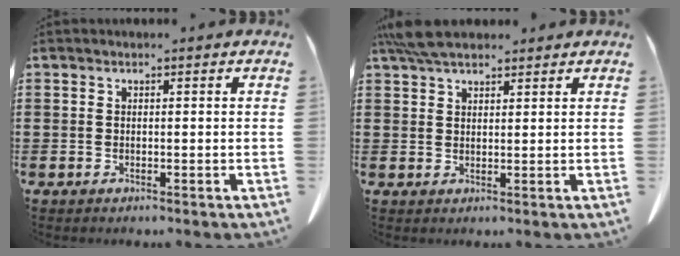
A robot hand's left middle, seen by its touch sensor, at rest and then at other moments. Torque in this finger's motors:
{"motor_torque": [1.02, 0.27, 0.43, 0.08]}